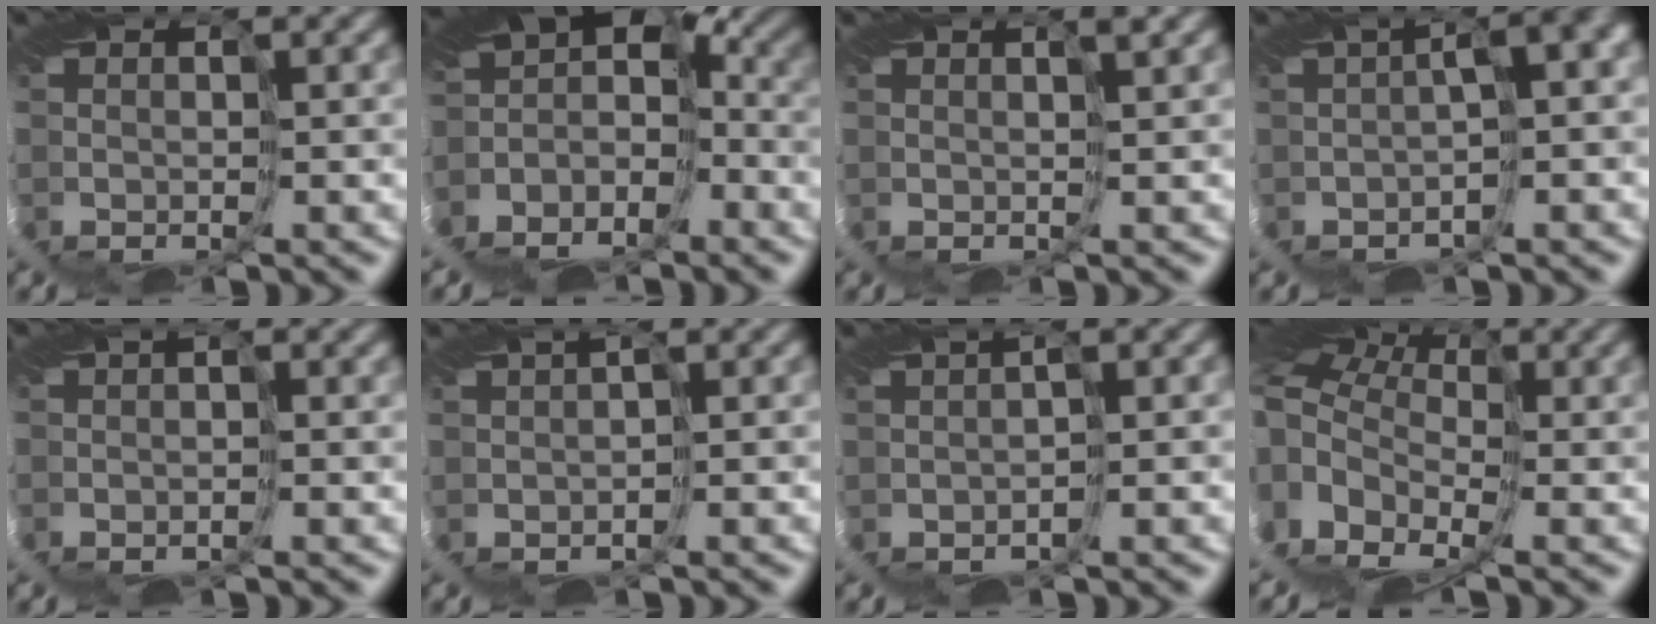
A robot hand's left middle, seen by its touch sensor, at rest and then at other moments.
{"total": 9.6, "force": [-6.0, 5.6, 5.0], "torque": [-0.093, -0.002, -0.072]}
{"total": 1.3, "force": [1.1, -0.5, 0.4], "torque": [-0.006, 0.006, 0.016]}
{"total": 4.5, "force": [-1.3, 1.4, 4.1], "torque": [-0.046, 0.010, -0.013]}
{"total": 1.5, "force": [-0.6, 0.9, 1.0], "torque": [-0.021, 0.003, -0.005]}
{"total": 0.5, "force": [0.0, 0.2, 0.5], "torque": [-0.006, 0.006, 0.001]}
{"total": 1.2, "force": [-0.5, 0.6, 1.0], "torque": [-0.006, 0.014, 0.001]}
{"total": 15.8, "force": [2.6, 10.5, 11.5], "torque": [-0.255, 0.031, 0.008]}